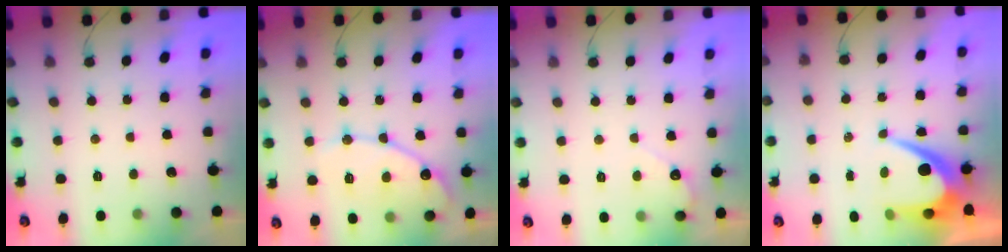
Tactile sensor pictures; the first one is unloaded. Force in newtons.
{"total": 14.0, "press": 13.9, "slide": 1.2}
{"total": 2.2, "press": 2.2, "slide": 0.1}
{"total": 8.1, "press": 8.1, "slide": 0.6}